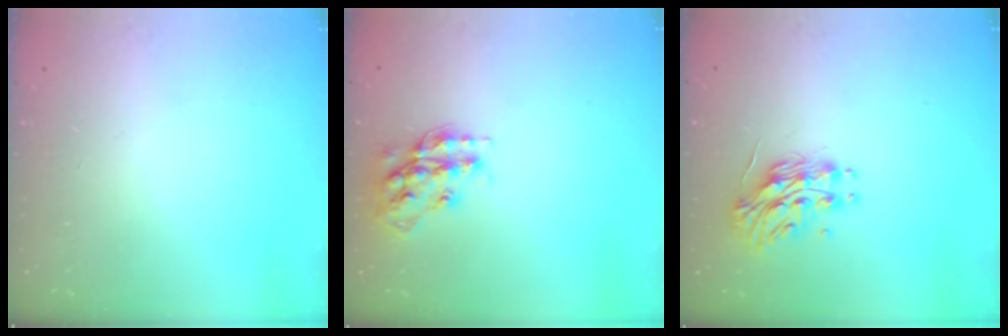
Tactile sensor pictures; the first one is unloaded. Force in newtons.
{"total": 14.6, "press": 14.5, "slide": 0.7}
{"total": 13.2, "press": 13.2, "slide": 0.8}